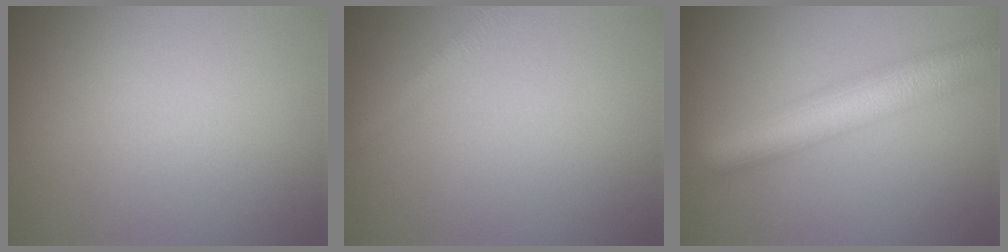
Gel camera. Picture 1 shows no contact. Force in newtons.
{"total": 1.3, "press": 1.3, "slide": 0.0}
{"total": 7.1, "press": 7.1, "slide": 0.1}